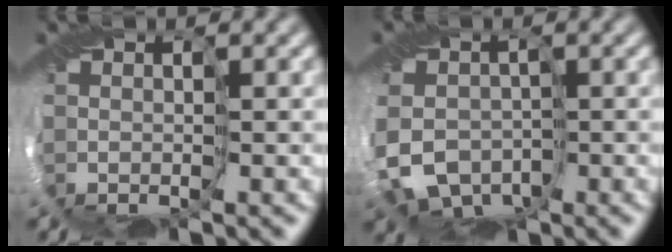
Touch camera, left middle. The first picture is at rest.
{"total": 5.8, "force": [-2.6, 4.6, 2.5], "torque": [-0.036, -0.011, -0.055]}